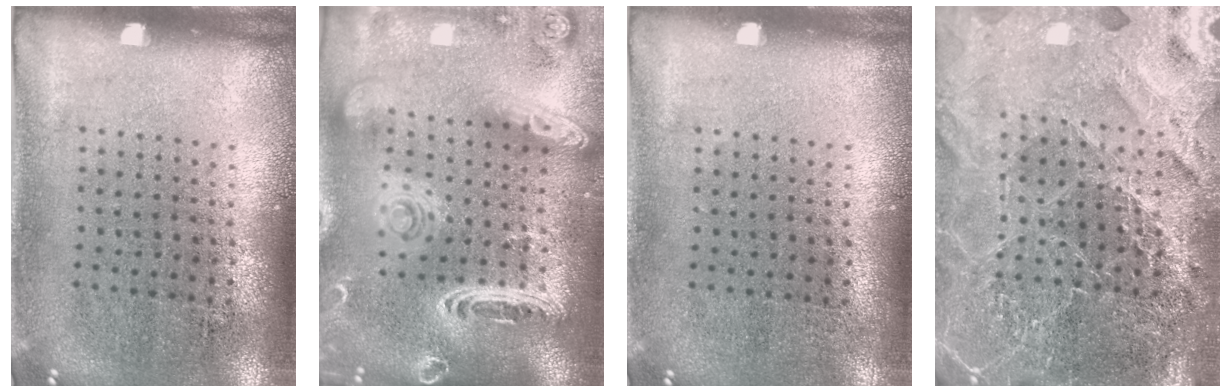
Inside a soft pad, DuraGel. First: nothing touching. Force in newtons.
{"total": 3.4, "press": 2.8, "slide": 1.9}
{"total": 0.0}
{"total": 4.8, "press": 4.4, "slide": 2.0}